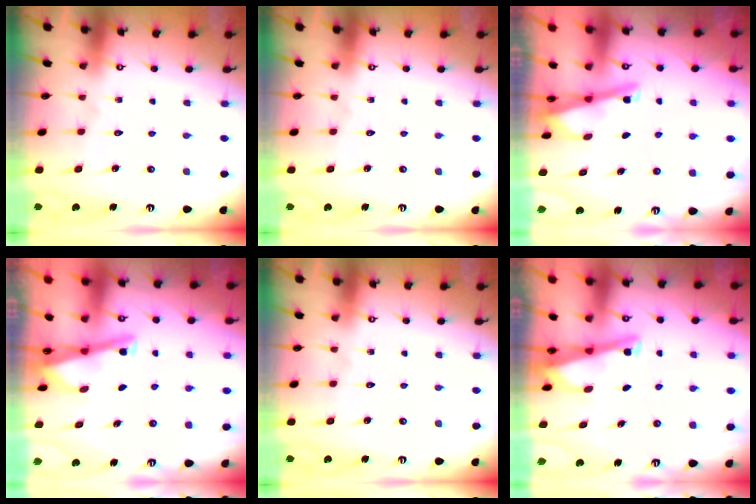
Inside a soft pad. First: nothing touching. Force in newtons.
{"total": 0.0}
{"total": 2.9, "press": 2.9, "slide": 0.4}
{"total": 2.8, "press": 2.7, "slide": 0.4}
{"total": 0.0}
{"total": 2.8, "press": 2.8, "slide": 0.3}